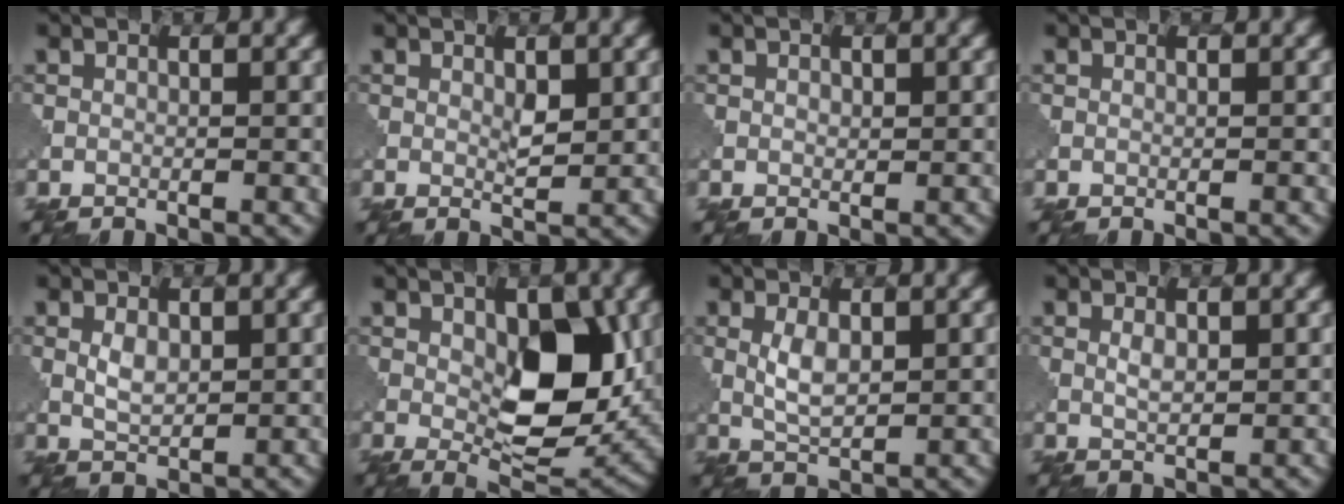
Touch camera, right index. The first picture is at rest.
{"total": 1.3, "force": [0.9, 0.4, 0.8], "torque": [-0.017, -0.005, 0.019]}
{"total": 0.7, "force": [0.3, 0.6, 0.2], "torque": [-0.004, -0.002, 0.009]}
{"total": 0.0}
{"total": 1.6, "force": [0.9, 1.0, 0.9], "torque": [-0.024, -0.002, 0.021]}
{"total": 8.9, "force": [1.0, 4.4, 7.7], "torque": [-0.114, -0.005, 0.028]}
{"total": 2.3, "force": [0.9, 1.1, 1.8], "torque": [-0.047, -0.002, 0.022]}
{"total": 0.9, "force": [0.8, 0.4, 0.4], "torque": [-0.013, -0.002, 0.018]}